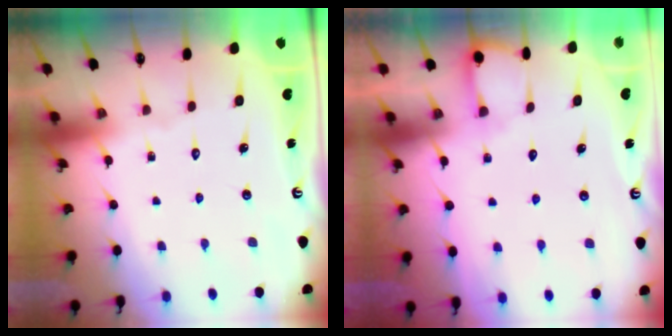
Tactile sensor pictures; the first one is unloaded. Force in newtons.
{"total": 4.0, "press": 4.0, "slide": 0.2}